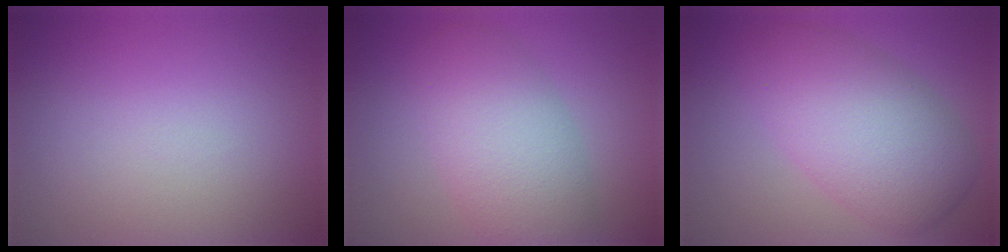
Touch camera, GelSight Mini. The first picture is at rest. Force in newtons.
{"total": 6.0, "press": 6.0, "slide": 0.5}
{"total": 7.2, "press": 7.2, "slide": 0.1}